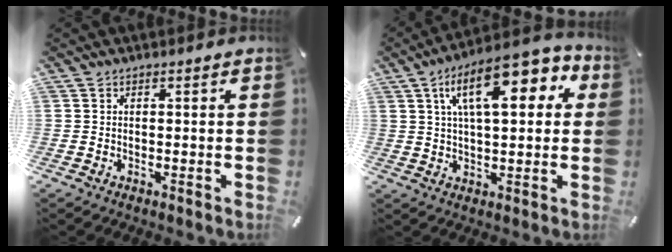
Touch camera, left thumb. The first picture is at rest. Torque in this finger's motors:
{"motor_torque": [1.61, 1.57, 1.84, -0.93, 0.48]}